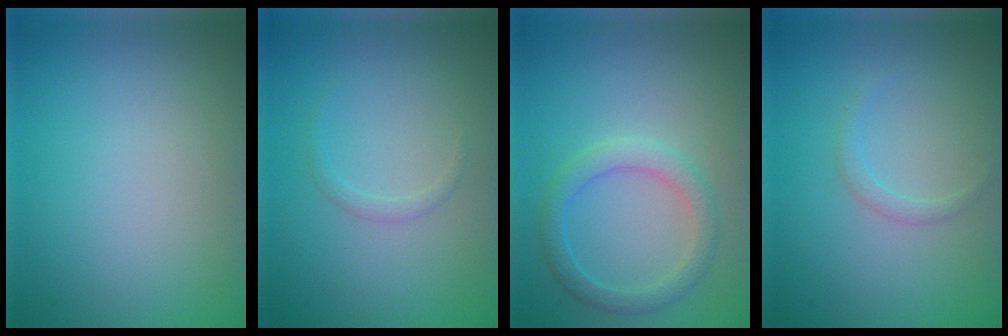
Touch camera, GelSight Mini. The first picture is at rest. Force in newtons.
{"total": 0.8, "press": 0.8, "slide": 0.1}
{"total": 2.8, "press": 2.8, "slide": 0.1}
{"total": 1.0, "press": 1.0, "slide": 0.1}